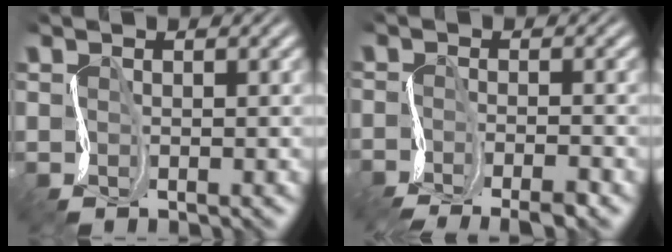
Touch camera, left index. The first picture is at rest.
{"total": 4.5, "force": [-3.6, 0.5, 2.6], "torque": [-0.037, -0.007, -0.069]}